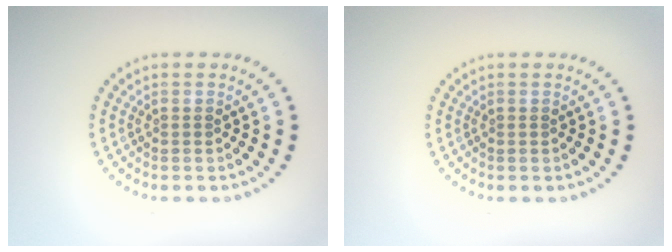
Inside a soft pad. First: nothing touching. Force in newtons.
{"total": 0.0}